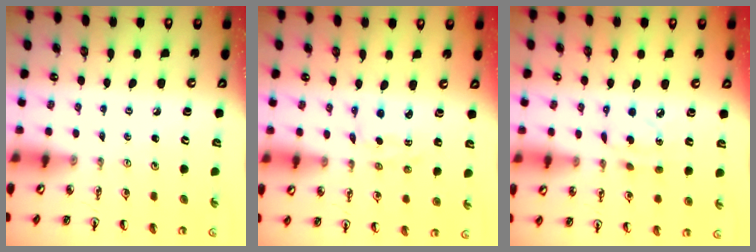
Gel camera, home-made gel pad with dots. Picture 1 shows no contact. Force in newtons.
{"total": 1.6, "press": 1.4, "slide": 0.7}
{"total": 5.4, "press": 5.4, "slide": 0.3}